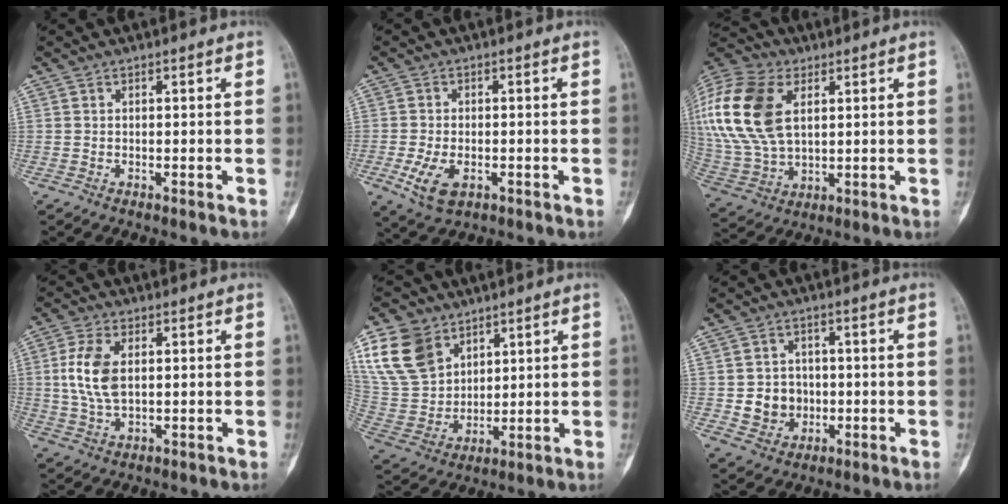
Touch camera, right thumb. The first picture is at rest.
{"total": 6.3, "force": [-2.0, 3.6, 4.7], "torque": [-0.092, -0.002, -0.031]}
{"total": 24.6, "force": [7.3, 15.9, 17.3], "torque": [-0.412, 0.016, 0.145]}
{"total": 8.4, "force": [1.1, 4.7, 6.8], "torque": [-0.150, 0.000, 0.025]}
{"total": 14.5, "force": [7.8, 10.4, 6.5], "torque": [-0.115, -0.021, 0.169]}
{"total": 6.6, "force": [-0.7, 6.0, 2.8], "torque": [-0.017, 0.008, -0.007]}